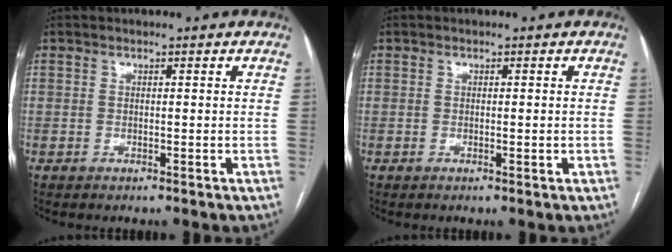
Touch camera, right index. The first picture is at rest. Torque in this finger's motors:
{"motor_torque": [-0.34, 0.44, 0.00, 0.01]}